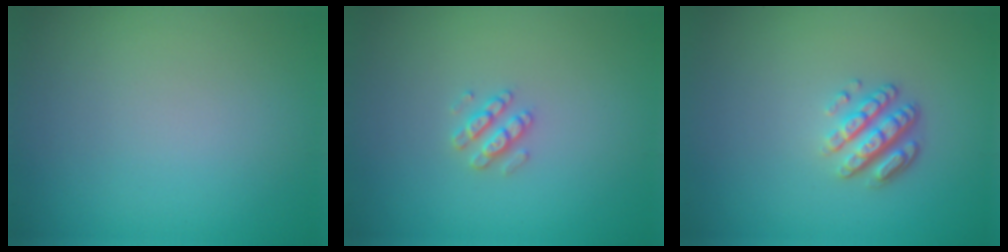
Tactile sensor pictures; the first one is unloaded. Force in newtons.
{"total": 1.9, "press": 1.9, "slide": 0.3}
{"total": 3.6, "press": 2.6, "slide": 2.5}